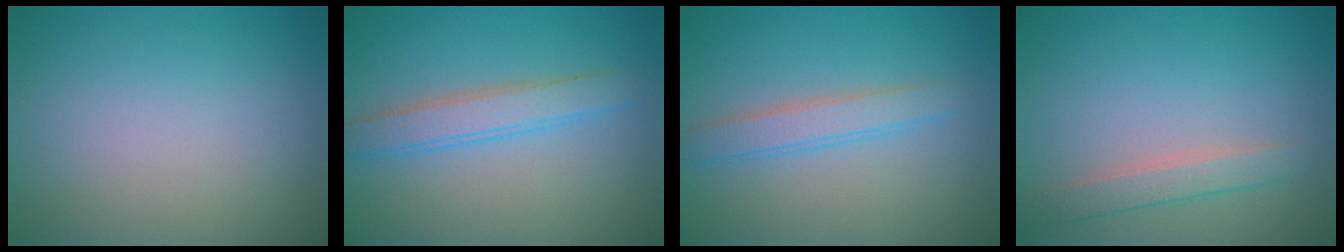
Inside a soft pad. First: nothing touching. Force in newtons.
{"total": 3.1, "press": 3.1, "slide": 0.0}
{"total": 2.5, "press": 2.5, "slide": 0.0}
{"total": 2.2, "press": 2.2, "slide": 0.2}